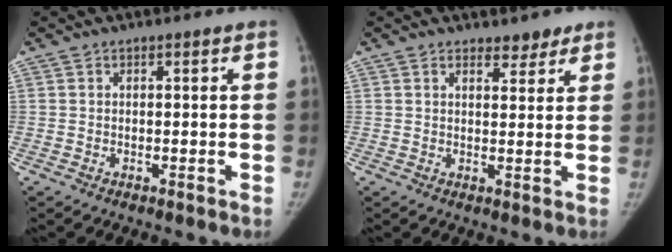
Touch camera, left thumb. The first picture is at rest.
{"total": 3.5, "force": [2.7, 1.7, 1.3], "torque": [0.004, -0.017, 0.039]}